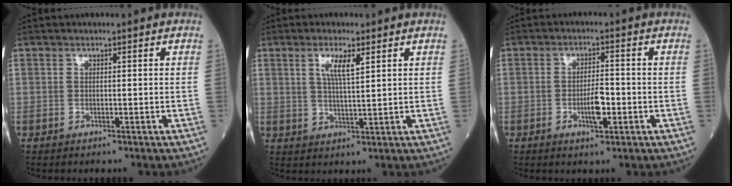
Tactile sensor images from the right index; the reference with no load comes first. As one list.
[{"total": 4.4, "force": [2.0, 0.5, 3.8], "torque": [-0.075, 0.000, 0.037]}, {"total": 4.2, "force": [-1.3, 1.0, 3.8], "torque": [-0.067, 0.001, -0.021]}]